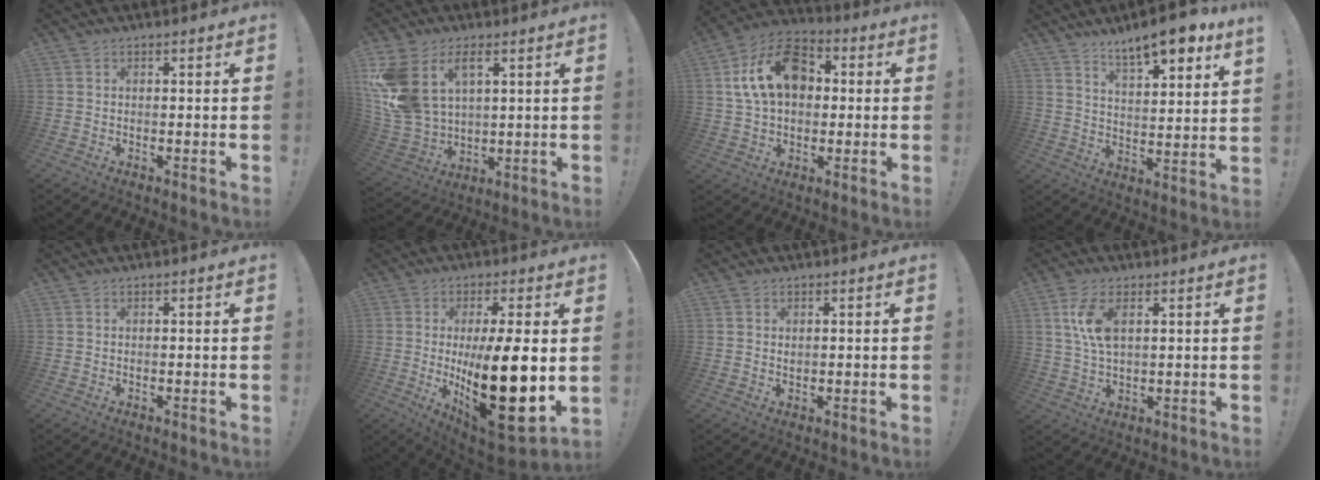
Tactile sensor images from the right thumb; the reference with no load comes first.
{"total": 15.0, "force": [6.4, 10.0, 9.2], "torque": [-0.213, -0.035, 0.121]}
{"total": 17.8, "force": [4.2, 12.5, 12.0], "torque": [-0.200, 0.009, 0.081]}
{"total": 10.9, "force": [8.5, 1.7, 6.7], "torque": [-0.108, -0.051, 0.142]}
{"total": 0.0}
{"total": 21.8, "force": [-0.3, 7.4, 20.6], "torque": [-0.332, -0.031, 0.009]}
{"total": 0.8, "force": [0.4, 0.7, 0.2], "torque": [-0.004, 0.001, 0.008]}
{"total": 8.0, "force": [2.7, 3.6, 6.6], "torque": [-0.127, -0.009, 0.044]}